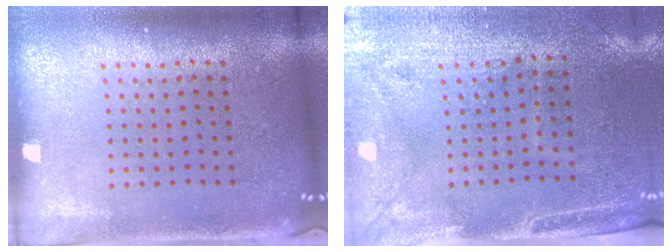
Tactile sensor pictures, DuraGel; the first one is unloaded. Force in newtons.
{"total": 3.0, "press": 2.5, "slide": 1.5}